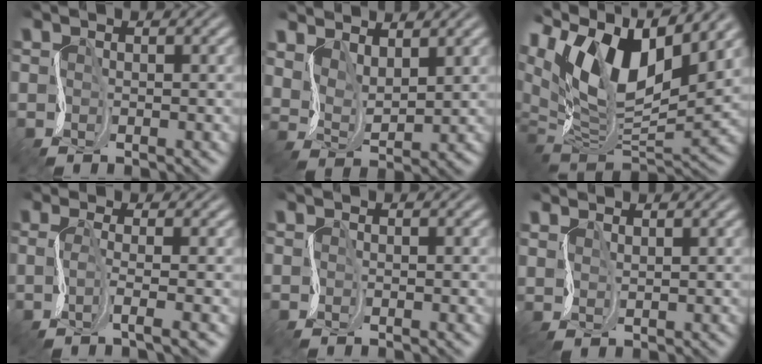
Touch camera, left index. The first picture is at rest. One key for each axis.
{"total": 3.8, "fx": 3.1, "fy": 1.5, "fz": 1.6, "tx": -0.044, "ty": -0.004, "tz": 0.067}
{"total": 12.8, "fx": 6.7, "fy": 6.1, "fz": 9.1, "tx": -0.166, "ty": 0.019, "tz": 0.120}
{"total": 2.6, "fx": -0.3, "fy": 0.3, "fz": 2.5, "tx": -0.045, "ty": -0.006, "tz": -0.011}
{"total": 0.0}
{"total": 1.7, "fx": 1.7, "fy": 0.3, "fz": -0.3, "tx": 0.001, "ty": 0.002, "tz": 0.040}